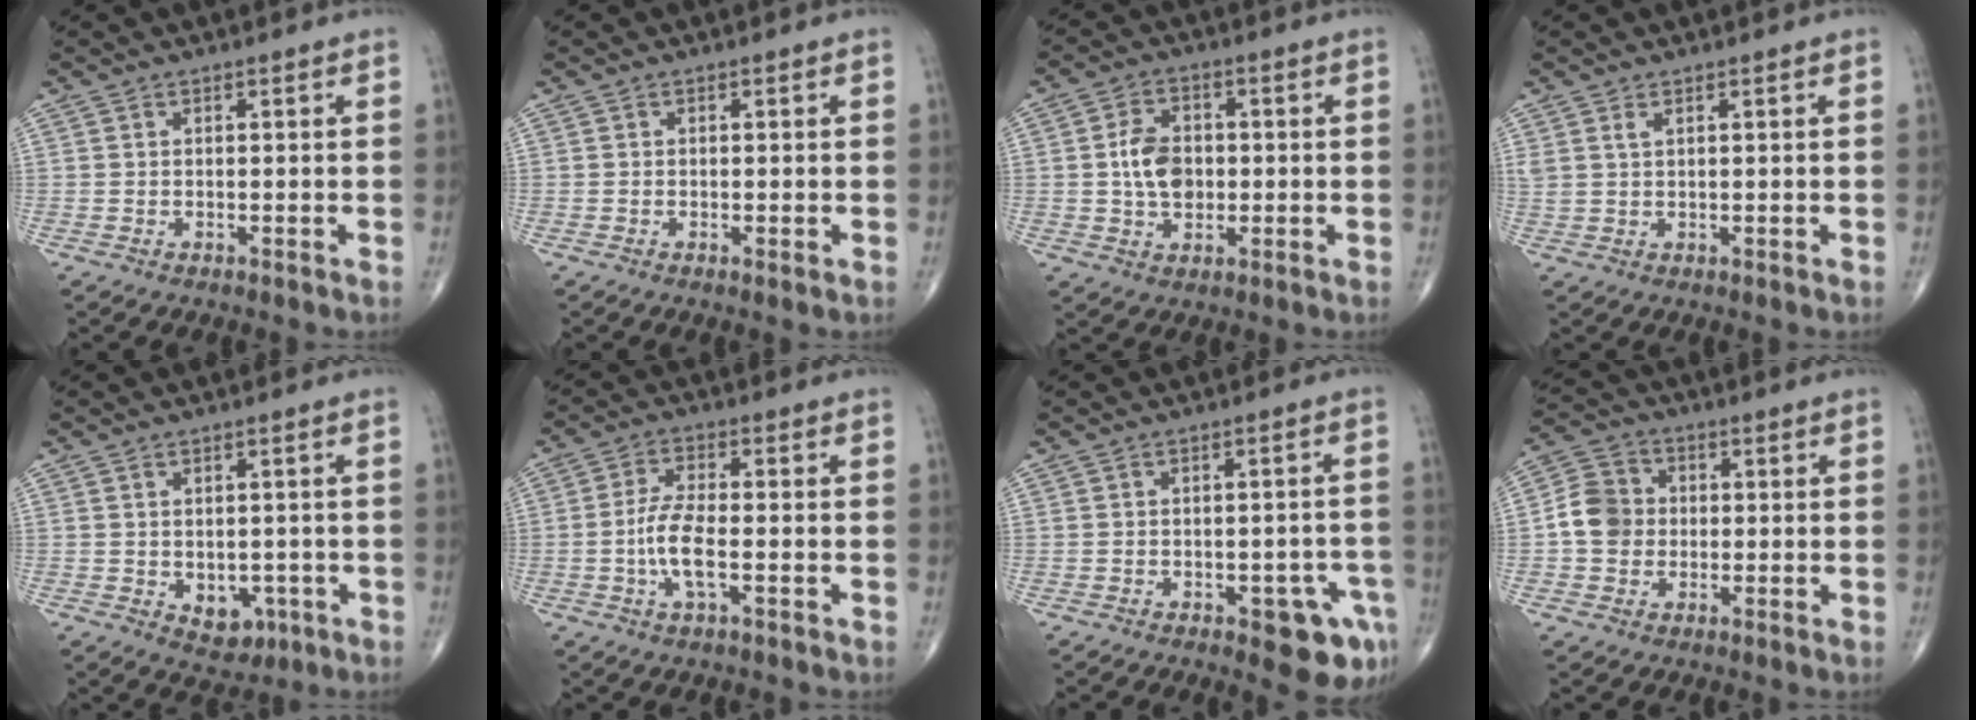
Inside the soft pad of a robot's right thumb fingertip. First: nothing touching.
{"total": 0.7, "force": [-0.2, 0.1, 0.7], "torque": [-0.017, -0.004, -0.007]}
{"total": 7.6, "force": [-0.1, 5.3, 5.4], "torque": [-0.082, 0.008, -0.003]}
{"total": 1.6, "force": [1.0, 0.7, 1.1], "torque": [-0.028, 0.004, 0.027]}
{"total": 5.5, "force": [-1.4, 3.9, 3.5], "torque": [-0.023, 0.003, -0.006]}
{"total": 6.8, "force": [-1.7, 2.1, 6.2], "torque": [-0.133, 0.009, -0.036]}
{"total": 8.8, "force": [-4.1, 3.4, 7.0], "torque": [-0.059, 0.019, -0.046]}
{"total": 7.6, "force": [-0.5, 6.7, 3.5], "torque": [-0.047, 0.020, -0.021]}